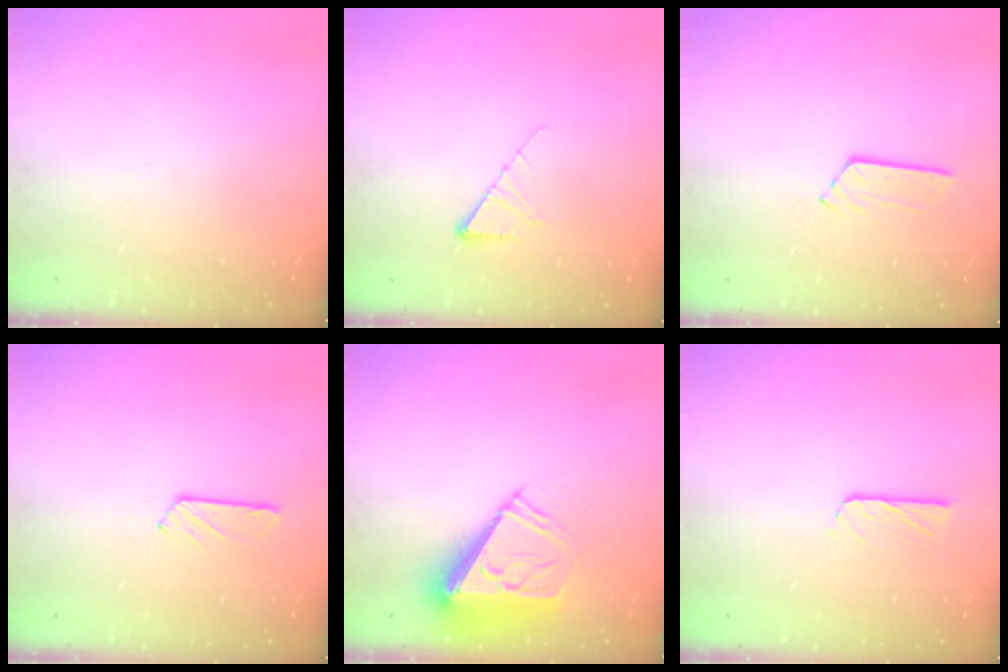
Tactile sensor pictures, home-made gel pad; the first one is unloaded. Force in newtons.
{"total": 5.0, "press": 5.0, "slide": 0.7}
{"total": 3.3, "press": 3.2, "slide": 0.2}
{"total": 3.8, "press": 3.8, "slide": 0.4}
{"total": 9.0, "press": 9.0, "slide": 0.6}
{"total": 3.9, "press": 3.9, "slide": 0.4}